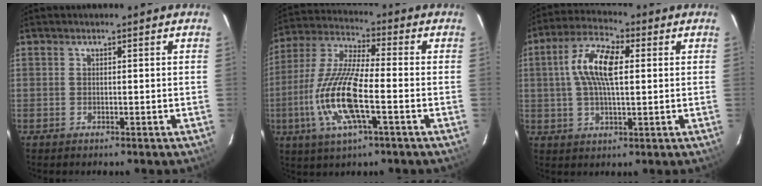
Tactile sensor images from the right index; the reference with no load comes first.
{"total": 15.0, "force": [-4.1, 3.3, 14.1], "torque": [-0.297, -0.008, -0.083]}
{"total": 10.2, "force": [1.7, 3.9, 9.3], "torque": [-0.181, 0.021, 0.027]}